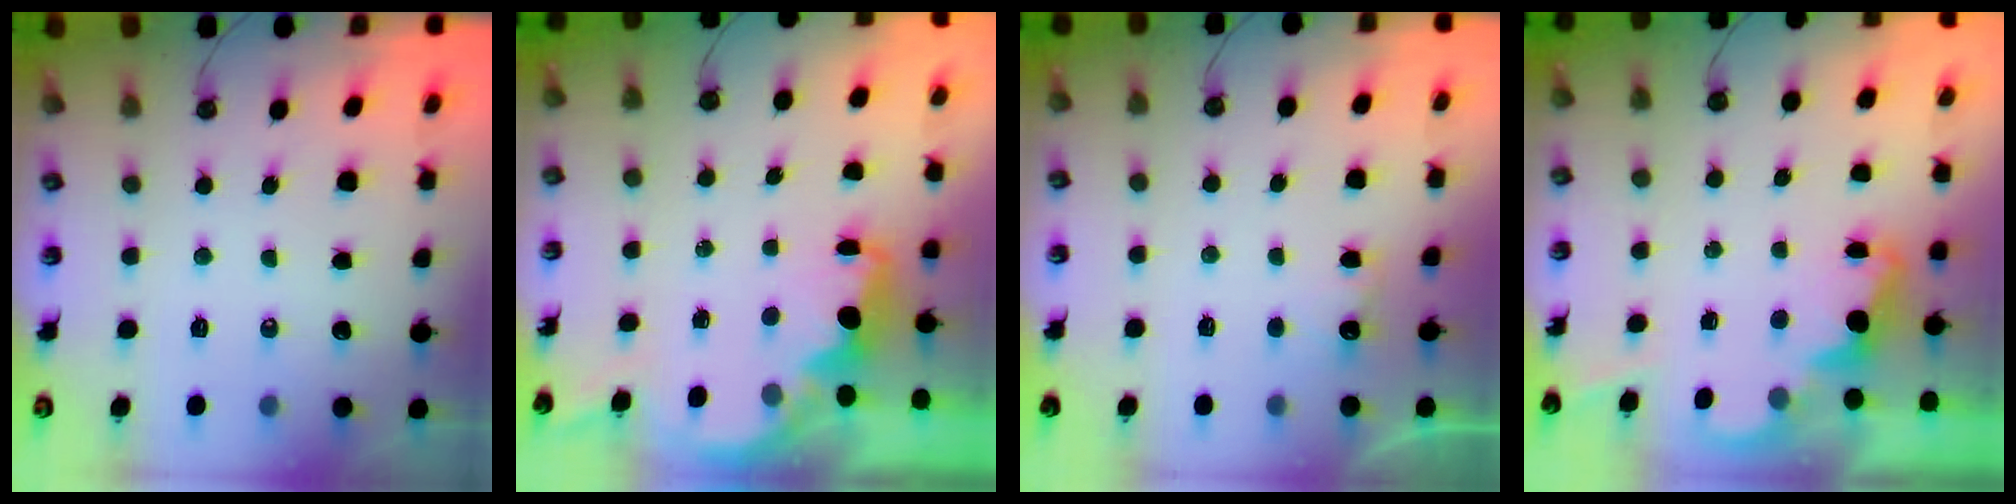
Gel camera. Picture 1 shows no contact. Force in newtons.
{"total": 2.3, "press": 2.1, "slide": 0.9}
{"total": 2.9, "press": 2.8, "slide": 0.9}
{"total": 2.3, "press": 2.3, "slide": 0.5}